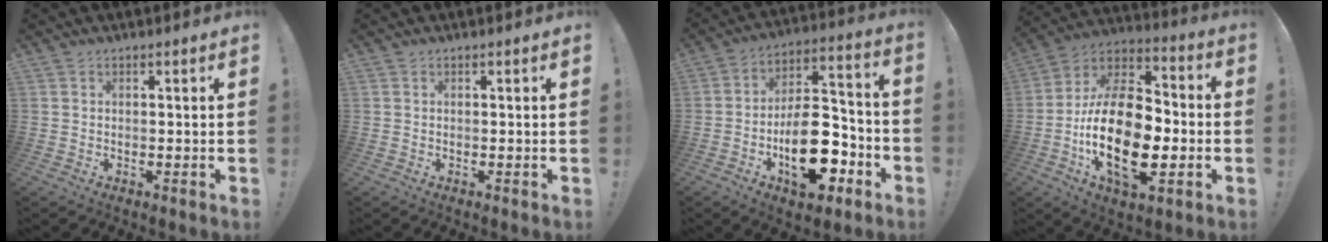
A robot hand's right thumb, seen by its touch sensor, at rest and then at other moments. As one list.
[{"total": 0.0}, {"total": 21.5, "force": [-8.1, 11.4, 16.3], "torque": [-0.261, 0.065, -0.116]}, {"total": 26.0, "force": [-5.6, 14.3, 21.0], "torque": [-0.403, 0.025, -0.089]}]